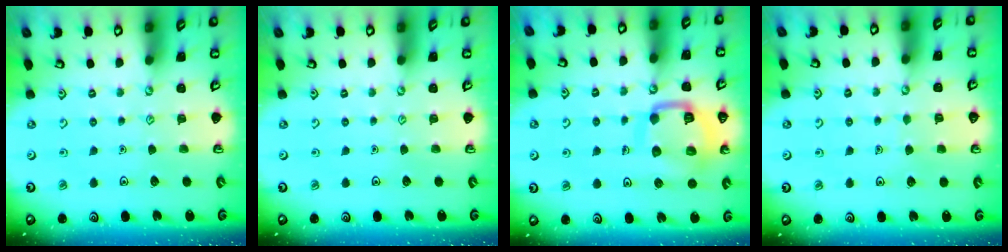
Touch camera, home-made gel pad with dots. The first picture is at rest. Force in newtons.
{"total": 0.0}
{"total": 14.0, "press": 13.9, "slide": 1.7}
{"total": 3.2, "press": 3.2, "slide": 0.3}